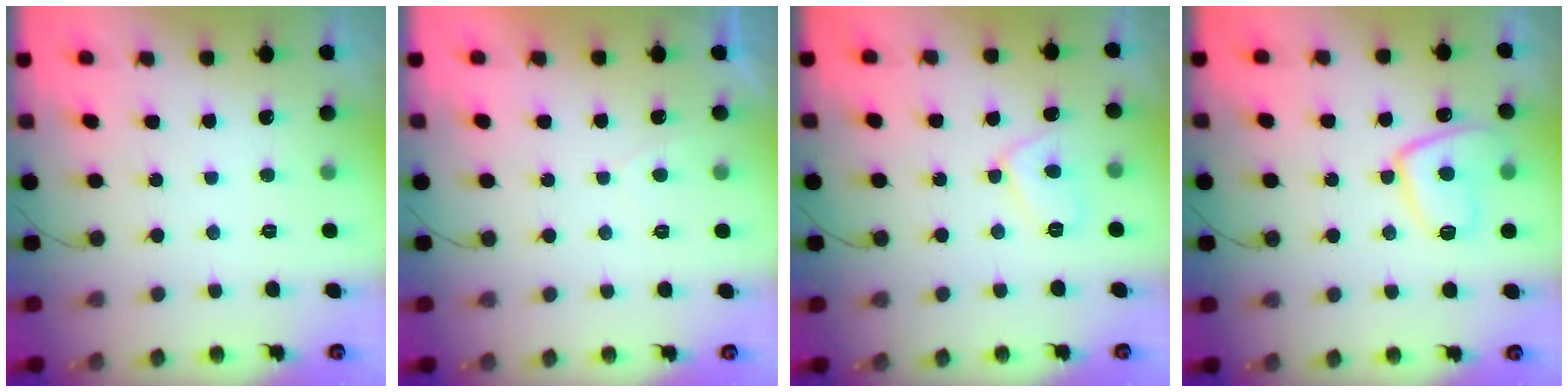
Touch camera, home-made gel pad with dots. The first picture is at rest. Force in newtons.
{"total": 0.6, "press": 0.4, "slide": 0.4}
{"total": 6.7, "press": 6.7, "slide": 0.5}
{"total": 12.4, "press": 12.4, "slide": 1.1}